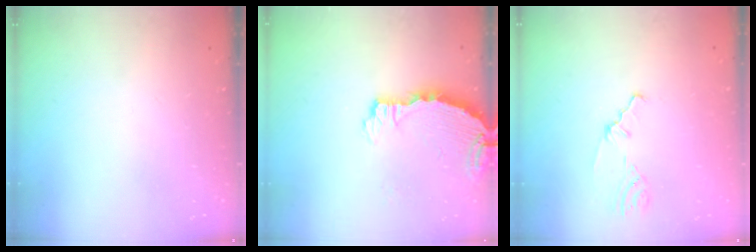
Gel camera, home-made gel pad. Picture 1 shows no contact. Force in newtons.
{"total": 3.7, "press": 3.7, "slide": 0.3}
{"total": 0.8, "press": 0.8, "slide": 0.1}